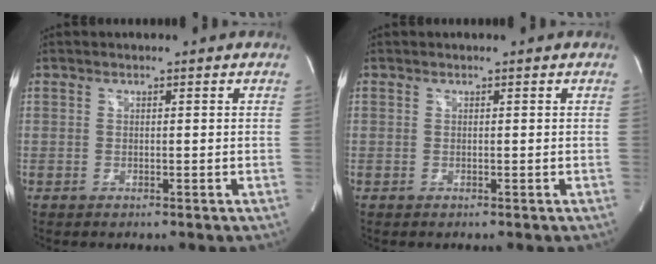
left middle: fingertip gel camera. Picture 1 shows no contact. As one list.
[{"total": 0.0}]